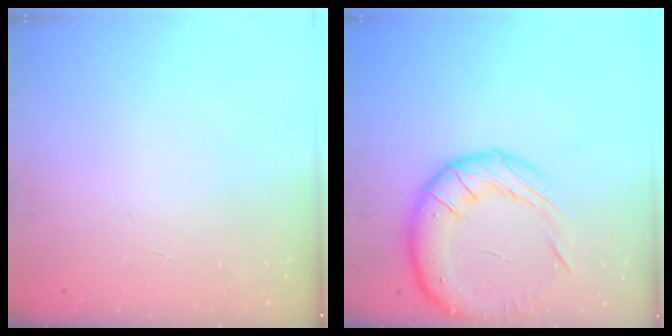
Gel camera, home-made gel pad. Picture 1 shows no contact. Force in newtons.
{"total": 18.7, "press": 18.6, "slide": 1.6}